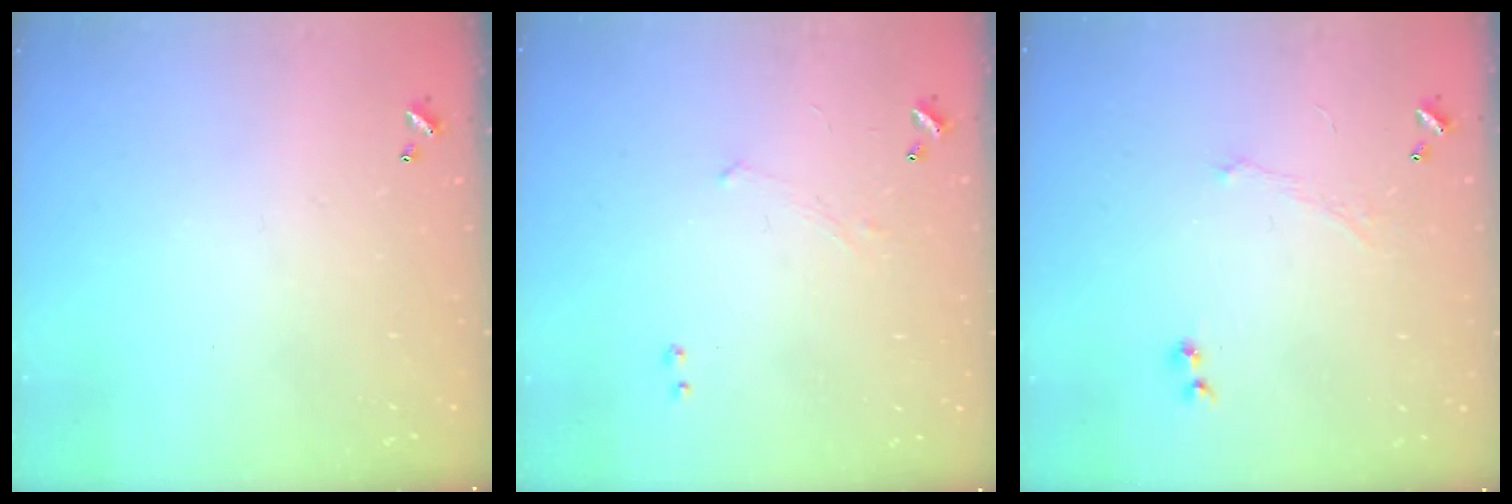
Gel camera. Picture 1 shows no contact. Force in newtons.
{"total": 1.2, "press": 1.1, "slide": 0.5}
{"total": 1.2, "press": 1.0, "slide": 0.8}